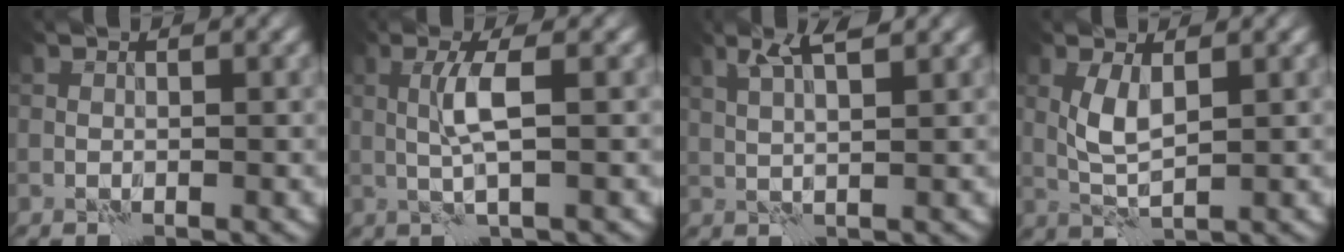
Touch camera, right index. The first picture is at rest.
{"total": 2.9, "force": [0.3, 0.3, 2.9], "torque": [-0.062, 0.007, 0.005]}
{"total": 3.2, "force": [1.9, 0.4, 2.6], "torque": [-0.046, 0.005, 0.037]}
{"total": 3.0, "force": [0.7, 1.1, 2.7], "torque": [-0.063, 0.004, 0.017]}